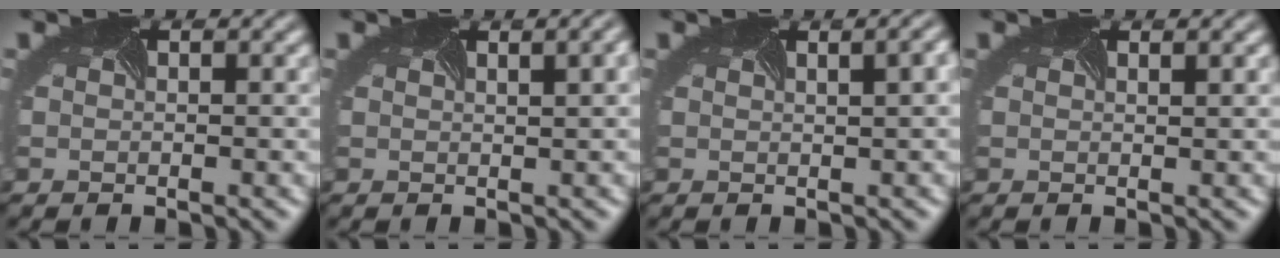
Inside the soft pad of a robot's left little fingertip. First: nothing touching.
{"total": 3.9, "force": [1.6, 1.7, 3.1], "torque": [-0.018, 0.026, -0.001]}
{"total": 4.1, "force": [1.4, 1.9, 3.4], "torque": [-0.015, 0.031, -0.001]}
{"total": 0.9, "force": [0.6, 0.3, 0.6], "torque": [-0.002, 0.009, -0.001]}